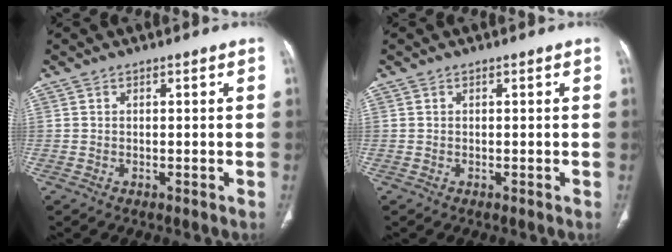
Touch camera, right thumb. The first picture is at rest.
{"total": 0.0}